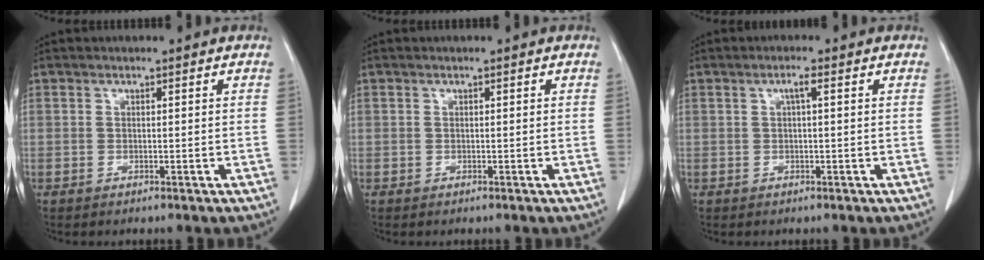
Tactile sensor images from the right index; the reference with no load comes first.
{"total": 0.0}
{"total": 1.5, "force": [0.4, 0.1, 1.4], "torque": [-0.027, 0.004, 0.006]}